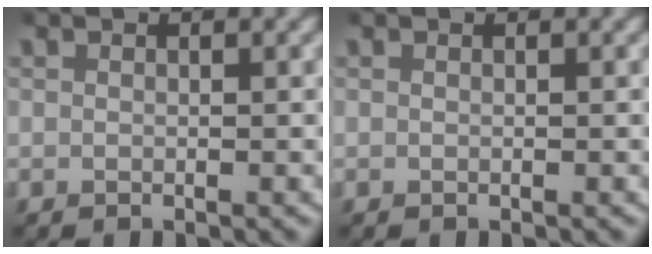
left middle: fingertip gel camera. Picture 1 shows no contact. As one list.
[{"total": 0.0}]